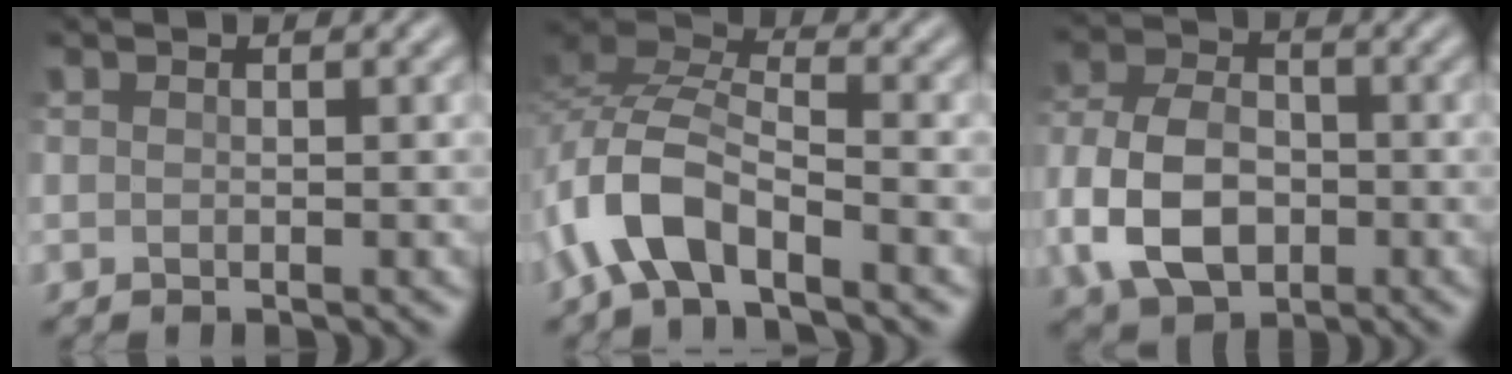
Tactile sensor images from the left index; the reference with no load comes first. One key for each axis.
{"total": 7.2, "fx": -3.9, "fy": 3.2, "fz": 5.1, "tx": -0.103, "ty": 0.010, "tz": -0.086}
{"total": 8.1, "fx": -2.2, "fy": 5.7, "fz": 5.3, "tx": -0.120, "ty": 0.003, "tz": -0.053}